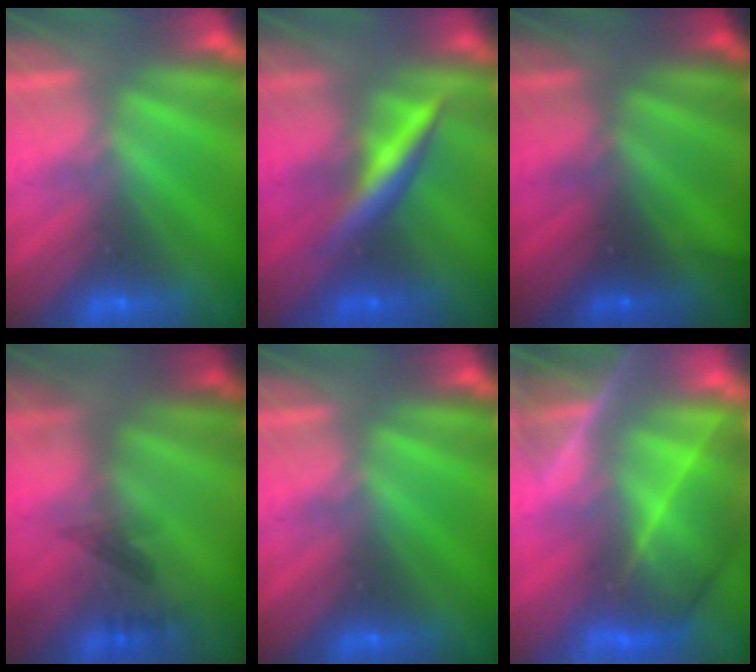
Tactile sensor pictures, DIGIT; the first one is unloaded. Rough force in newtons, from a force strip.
{"total": 2.8}
{"total": 2.1}
{"total": 2.3}
{"total": 0.0}
{"total": 6.9}